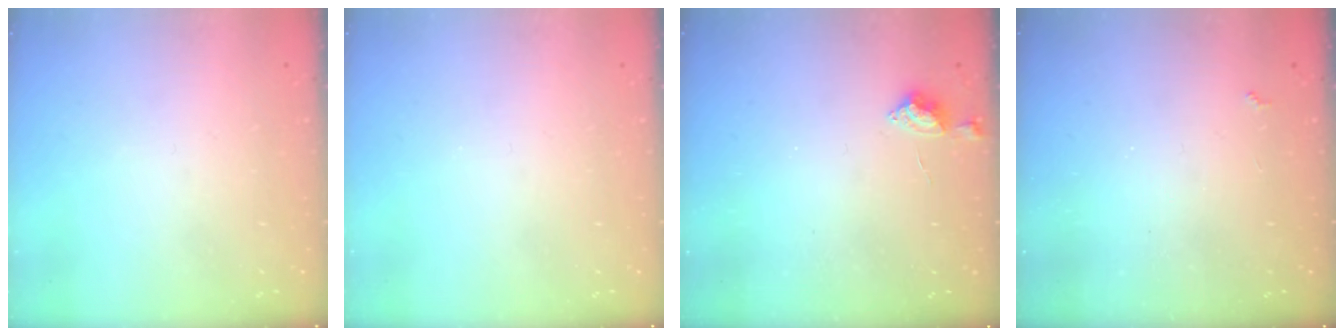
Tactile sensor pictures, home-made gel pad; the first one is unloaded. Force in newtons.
{"total": 0.0}
{"total": 5.2, "press": 5.2, "slide": 0.6}
{"total": 2.3, "press": 2.2, "slide": 0.4}